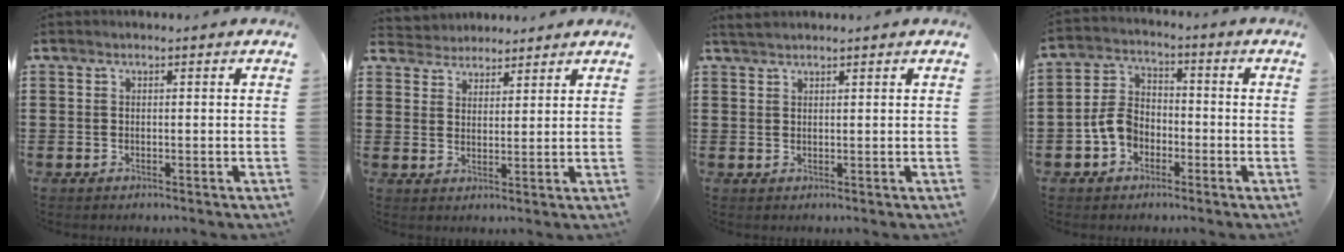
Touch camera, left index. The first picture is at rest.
{"total": 3.5, "force": [3.3, 1.0, -0.6], "torque": [-0.005, -0.008, 0.062]}
{"total": 1.6, "force": [1.5, 0.0, 0.5], "torque": [-0.012, 0.001, 0.029]}
{"total": 6.1, "force": [-2.4, 4.4, 3.4], "torque": [-0.091, 0.008, -0.053]}